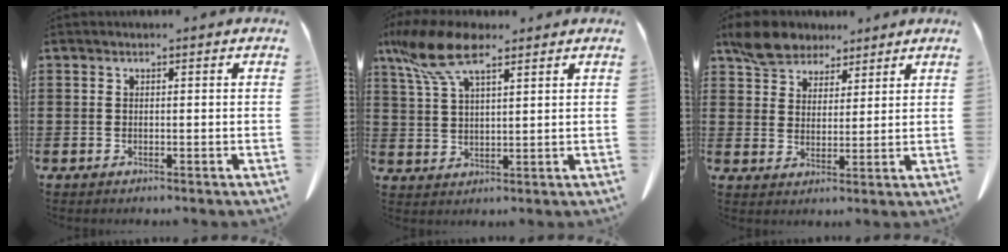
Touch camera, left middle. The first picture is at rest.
{"total": 9.0, "force": [6.0, 3.0, 6.0], "torque": [-0.148, -0.014, 0.108]}
{"total": 5.9, "force": [5.2, 2.7, 1.1], "torque": [-0.044, -0.006, 0.100]}